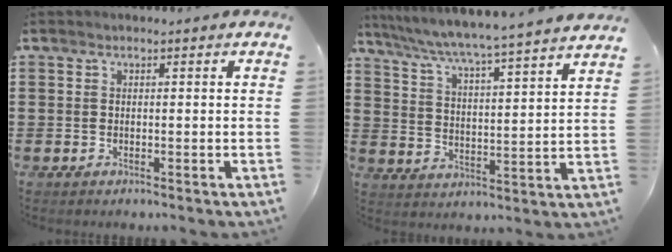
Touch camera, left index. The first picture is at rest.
{"total": 5.0, "force": [4.6, -1.1, 1.8], "torque": [-0.058, -0.045, 0.068]}